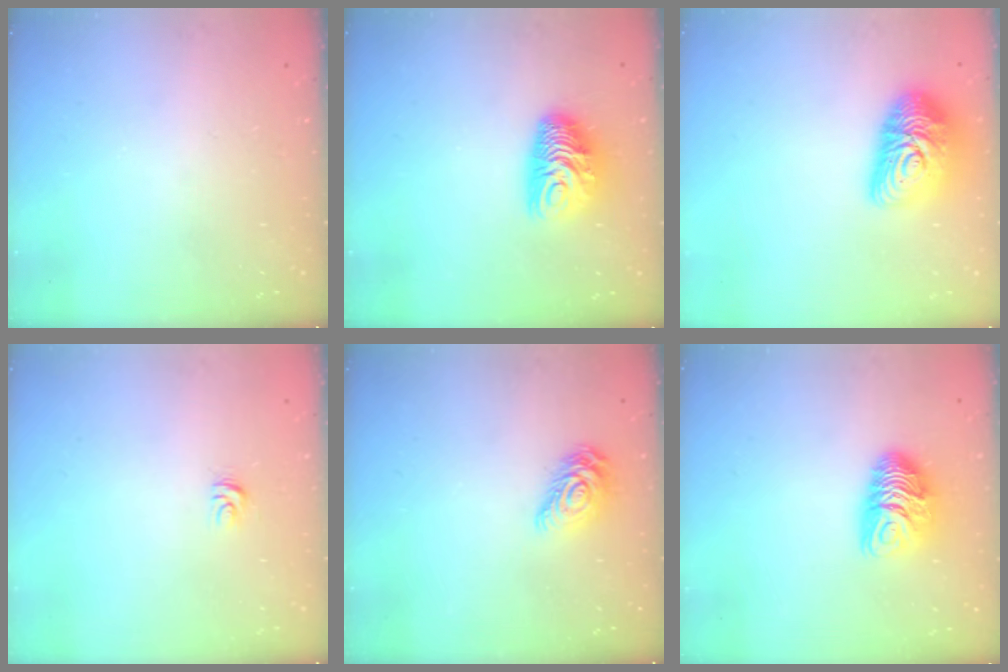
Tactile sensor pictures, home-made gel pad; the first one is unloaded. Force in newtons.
{"total": 9.7, "press": 9.7, "slide": 0.4}
{"total": 14.4, "press": 14.4, "slide": 1.0}
{"total": 4.1, "press": 4.1, "slide": 0.4}
{"total": 9.9, "press": 9.9, "slide": 0.4}
{"total": 9.5, "press": 9.5, "slide": 0.3}